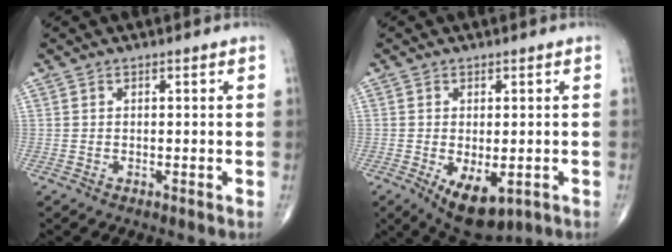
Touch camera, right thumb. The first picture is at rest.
{"total": 8.5, "force": [-3.0, 4.3, 6.8], "torque": [-0.095, -0.011, -0.033]}